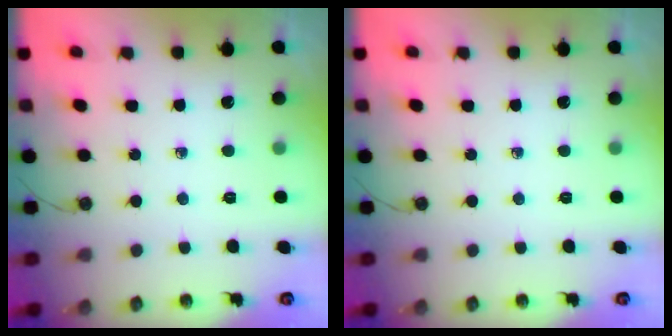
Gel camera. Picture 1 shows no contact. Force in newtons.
{"total": 0.0}